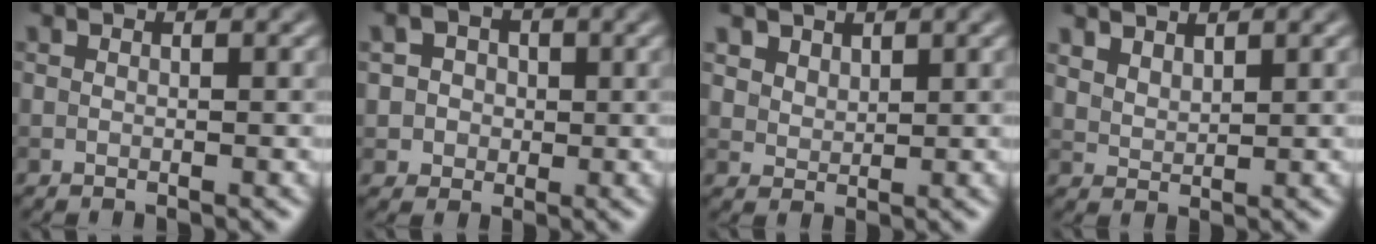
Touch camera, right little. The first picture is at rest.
{"total": 2.6, "force": [0.4, 2.4, 1.0], "torque": [-0.009, 0.006, 0.003]}
{"total": 2.7, "force": [2.0, 1.7, 0.8], "torque": [-0.029, -0.013, 0.055]}
{"total": 2.3, "force": [2.1, 0.8, 0.7], "torque": [-0.016, -0.002, 0.050]}